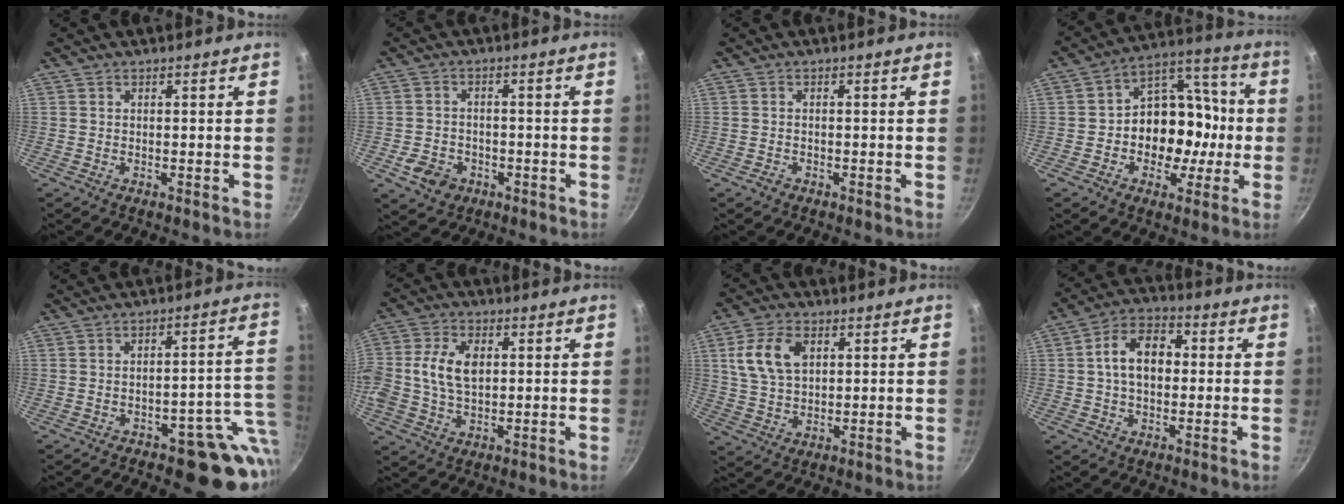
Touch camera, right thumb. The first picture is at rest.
{"total": 6.2, "force": [-2.5, 4.8, 2.9], "torque": [-0.043, 0.023, -0.036]}
{"total": 1.0, "force": [-0.7, 0.6, 0.3], "torque": [-0.010, 0.008, -0.012]}
{"total": 15.6, "force": [-2.3, 12.0, 9.7], "torque": [-0.094, 0.053, -0.041]}
{"total": 12.3, "force": [-3.3, 6.3, 10.0], "torque": [-0.057, 0.033, -0.036]}
{"total": 9.9, "force": [1.2, 6.5, 7.4], "torque": [-0.138, 0.016, 0.016]}
{"total": 9.8, "force": [3.1, 6.3, 6.8], "torque": [-0.118, -0.002, 0.059]}
{"total": 10.3, "force": [0.7, 7.0, 7.6], "torque": [-0.097, 0.028, -0.001]}